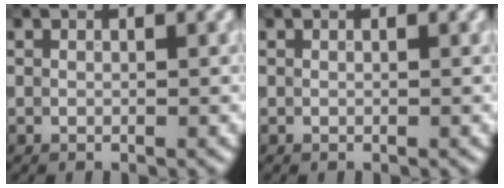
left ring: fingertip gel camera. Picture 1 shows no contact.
{"total": 0.0}